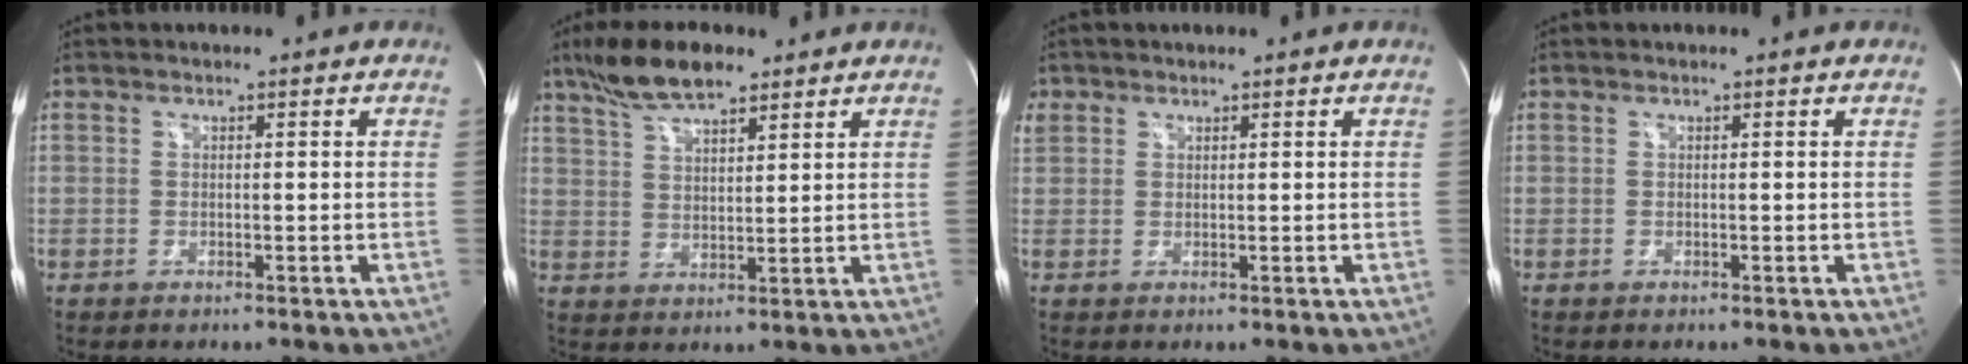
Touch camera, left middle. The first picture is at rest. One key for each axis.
{"total": 9.1, "fx": 6.9, "fy": 2.5, "fz": 5.4, "tx": -0.107, "ty": 0.014, "tz": 0.127}
{"total": 5.3, "fx": 2.0, "fy": 4.6, "fz": 1.7, "tx": -0.070, "ty": 0.024, "tz": 0.047}
{"total": 0.0}